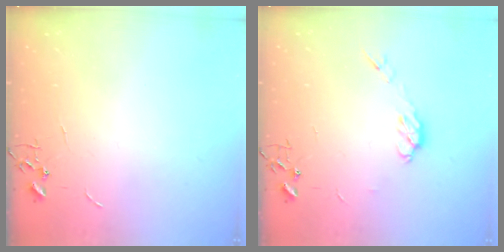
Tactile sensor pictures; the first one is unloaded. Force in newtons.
{"total": 6.3, "press": 6.3, "slide": 0.2}